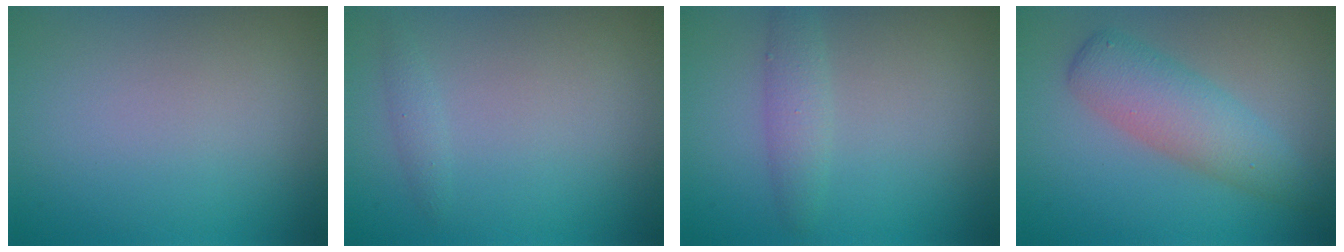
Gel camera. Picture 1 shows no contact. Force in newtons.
{"total": 0.8, "press": 0.8, "slide": 0.1}
{"total": 1.9, "press": 1.9, "slide": 0.1}
{"total": 4.5, "press": 4.5, "slide": 0.1}